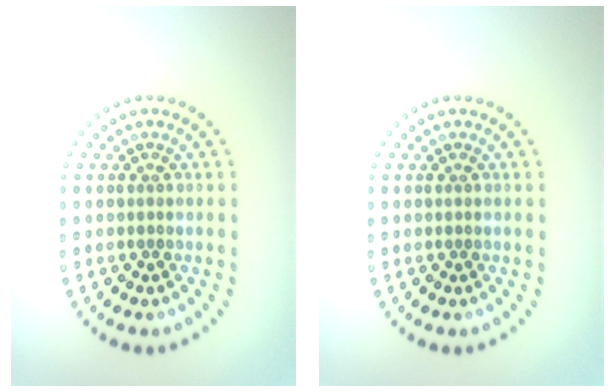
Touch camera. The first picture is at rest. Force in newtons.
{"total": 0.0}